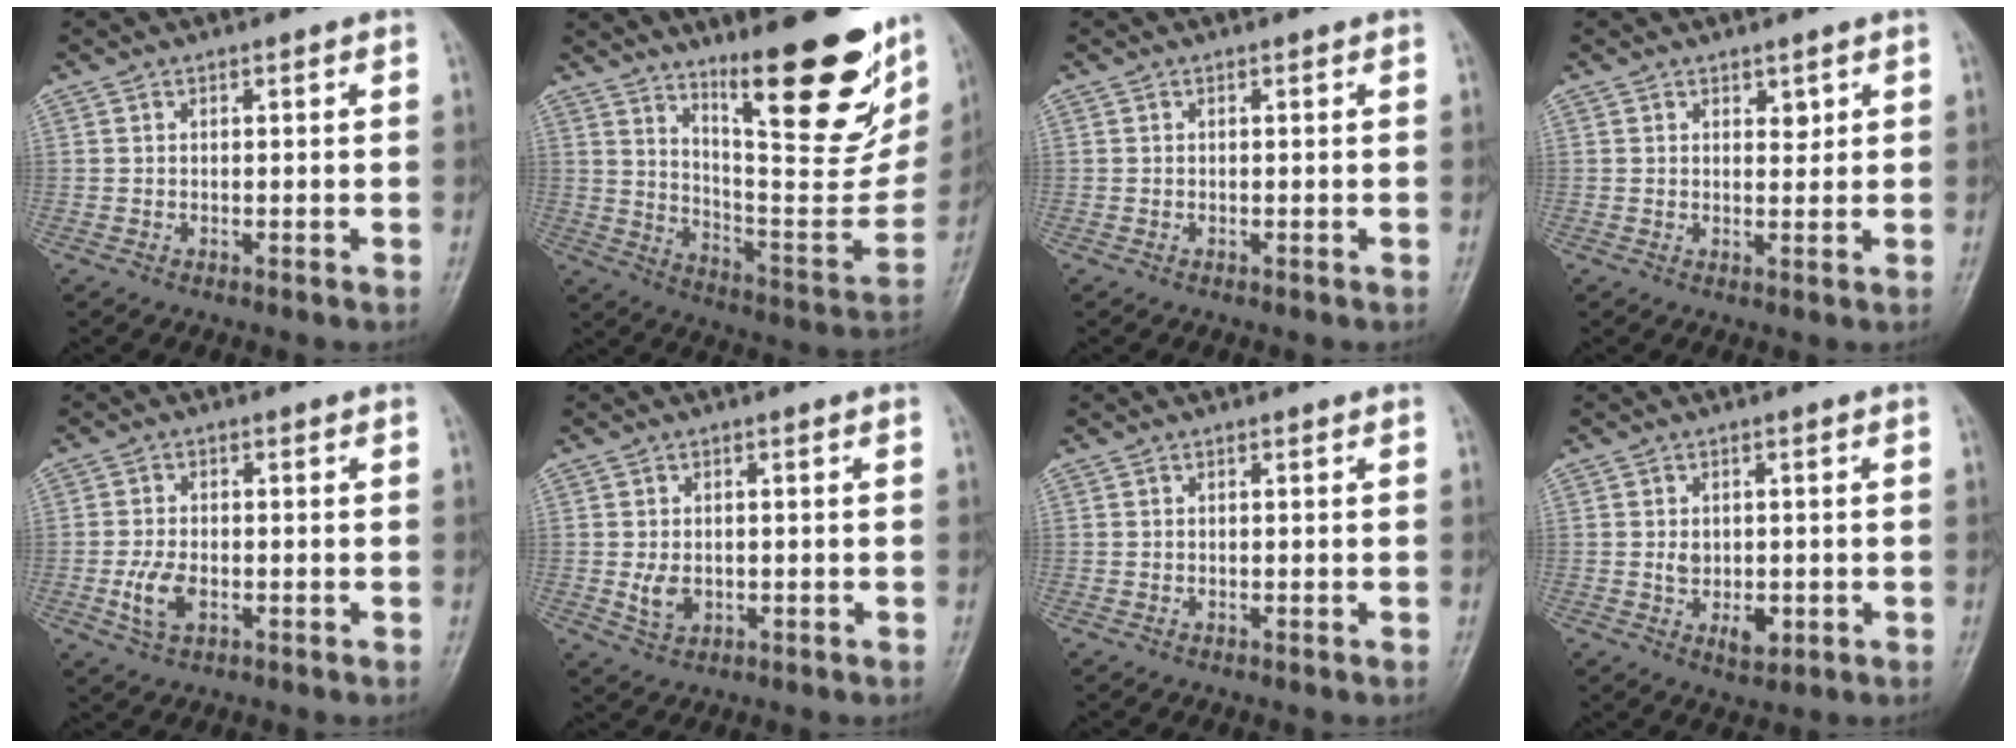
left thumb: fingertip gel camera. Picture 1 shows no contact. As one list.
[{"total": 25.4, "force": [15.6, 6.8, 18.9], "torque": [-0.233, -0.091, 0.246]}, {"total": 0.0}, {"total": 1.7, "force": [1.0, 1.1, 0.9], "torque": [0.002, -0.006, 0.016]}, {"total": 5.1, "force": [-1.3, 3.0, 3.9], "torque": [-0.083, 0.002, -0.024]}, {"total": 3.6, "force": [-0.4, 2.5, 2.5], "torque": [-0.038, -0.004, -0.001]}, {"total": 0.0}, {"total": 4.9, "force": [-0.6, 3.3, 3.5], "torque": [-0.042, -0.006, -0.001]}]